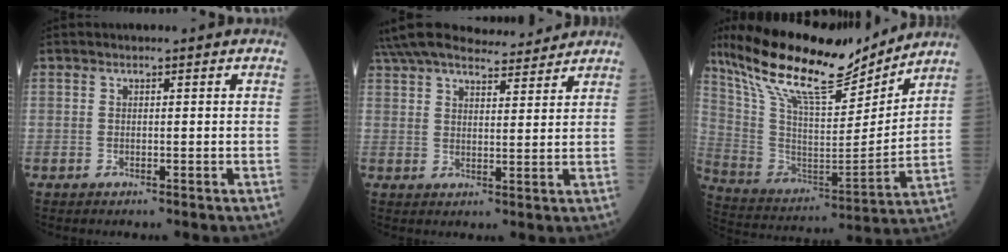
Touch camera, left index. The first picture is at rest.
{"total": 16.2, "force": [15.0, 3.1, 5.5], "torque": [-0.103, 0.031, 0.230]}
{"total": 21.6, "force": [17.8, 4.0, 11.6], "torque": [-0.222, 0.000, 0.317]}